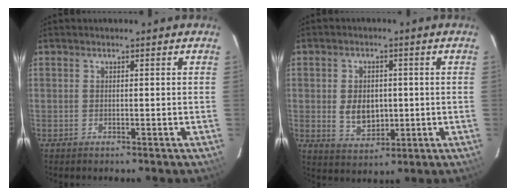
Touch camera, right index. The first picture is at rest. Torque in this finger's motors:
{"motor_torque": [0.31, 0.09, 0.11, 0.06]}